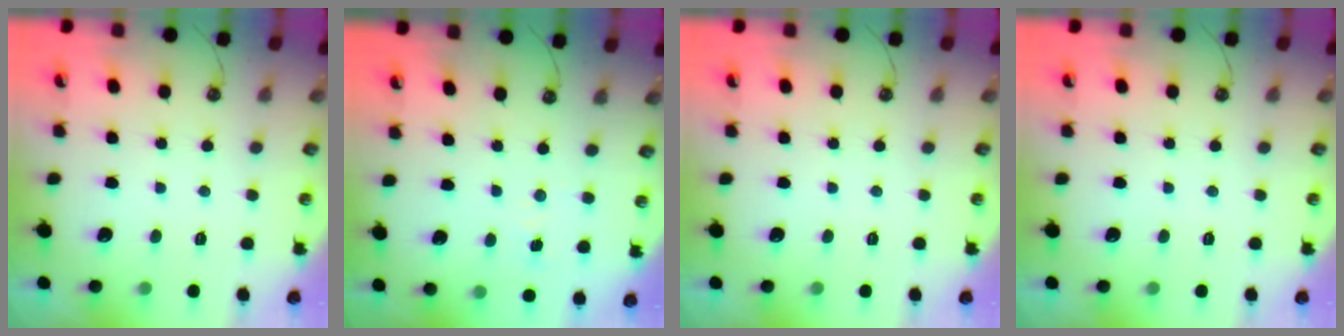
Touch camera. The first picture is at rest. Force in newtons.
{"total": 4.4, "press": 4.4, "slide": 0.4}
{"total": 0.0}
{"total": 0.0}